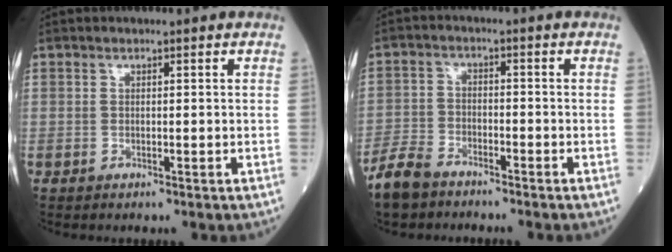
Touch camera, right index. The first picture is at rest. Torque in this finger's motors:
{"motor_torque": [-0.03, -0.23, 0.12, 0.01]}